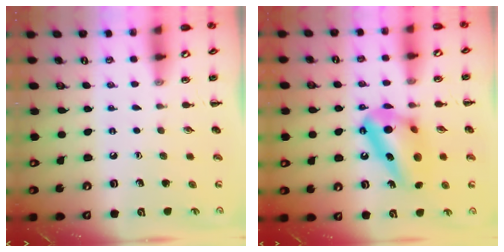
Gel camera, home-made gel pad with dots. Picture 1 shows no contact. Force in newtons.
{"total": 13.1, "press": 13.1, "slide": 0.2}